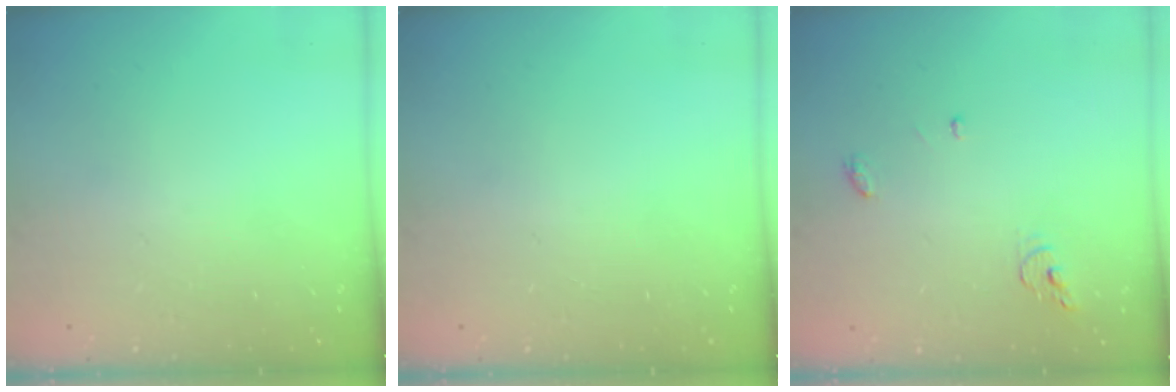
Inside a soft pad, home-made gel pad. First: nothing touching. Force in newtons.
{"total": 0.0}
{"total": 4.5, "press": 4.5, "slide": 0.3}